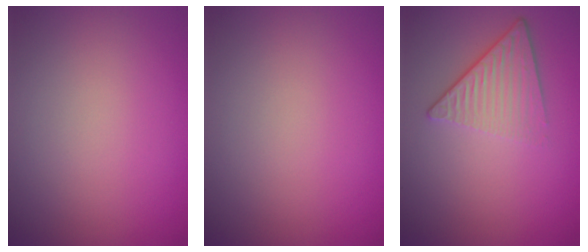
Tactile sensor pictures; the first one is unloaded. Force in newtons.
{"total": 0.0}
{"total": 4.5, "press": 3.1, "slide": 3.3}